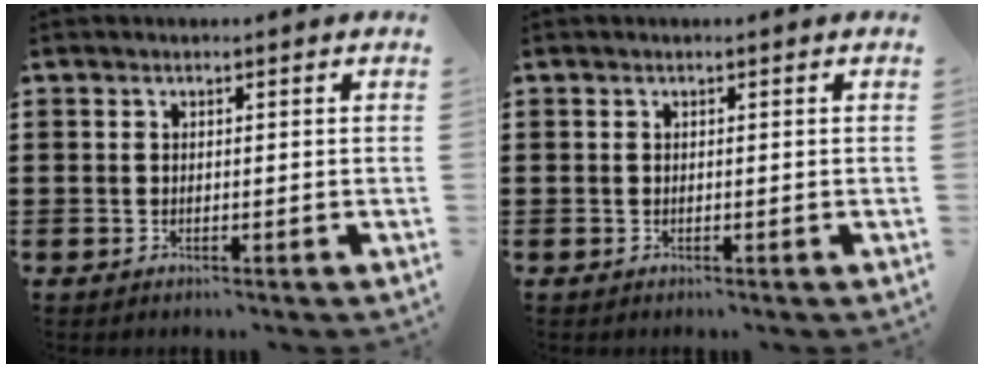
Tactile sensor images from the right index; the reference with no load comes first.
{"total": 0.0}